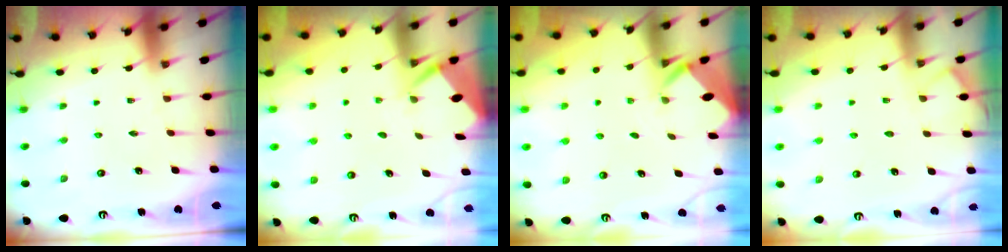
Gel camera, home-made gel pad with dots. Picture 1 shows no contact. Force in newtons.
{"total": 2.7, "press": 2.6, "slide": 0.3}
{"total": 2.2, "press": 2.2, "slide": 0.2}
{"total": 4.3, "press": 4.3, "slide": 0.6}